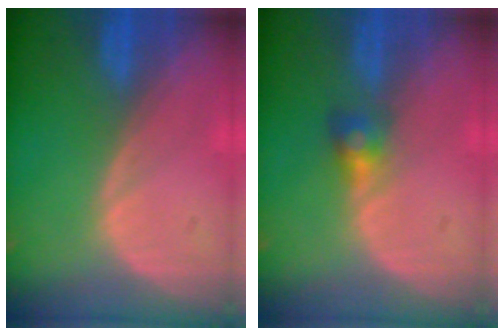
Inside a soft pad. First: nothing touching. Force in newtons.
{"total": 2.6, "press": 2.5, "slide": 0.7}